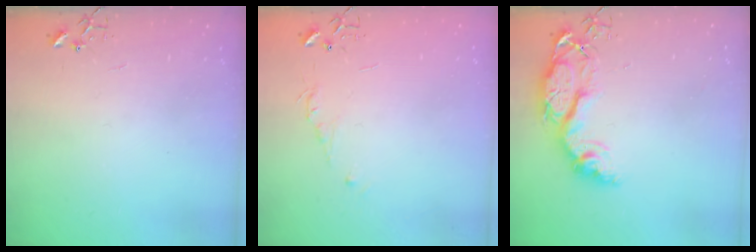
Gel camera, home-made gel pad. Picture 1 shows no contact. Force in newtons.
{"total": 4.4, "press": 4.3, "slide": 0.6}
{"total": 13.9, "press": 13.9, "slide": 1.3}